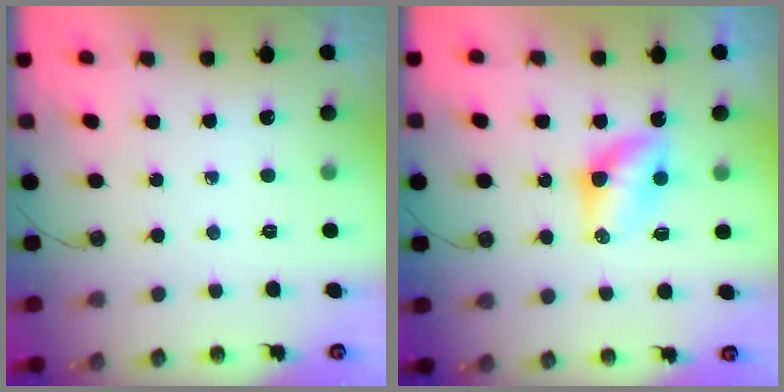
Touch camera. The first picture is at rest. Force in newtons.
{"total": 5.7, "press": 5.7, "slide": 0.6}